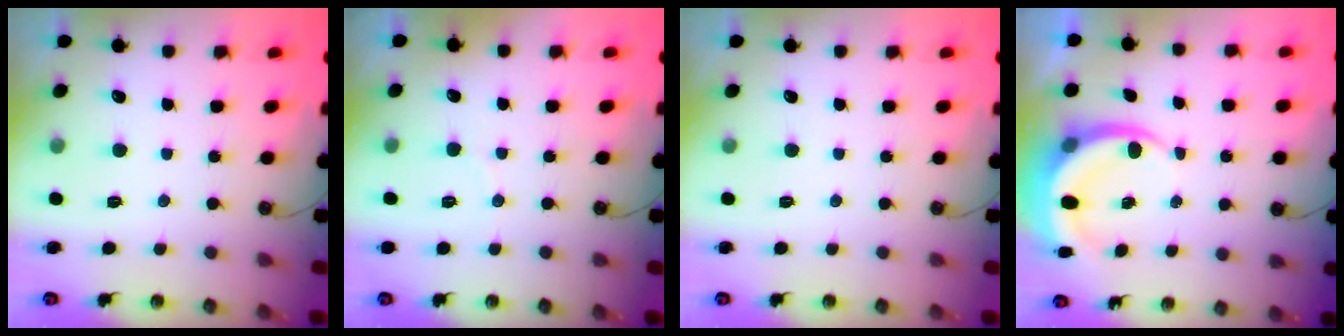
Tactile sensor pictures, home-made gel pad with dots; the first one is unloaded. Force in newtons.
{"total": 2.8, "press": 2.8, "slide": 0.4}
{"total": 0.0}
{"total": 6.3, "press": 6.3, "slide": 0.3}